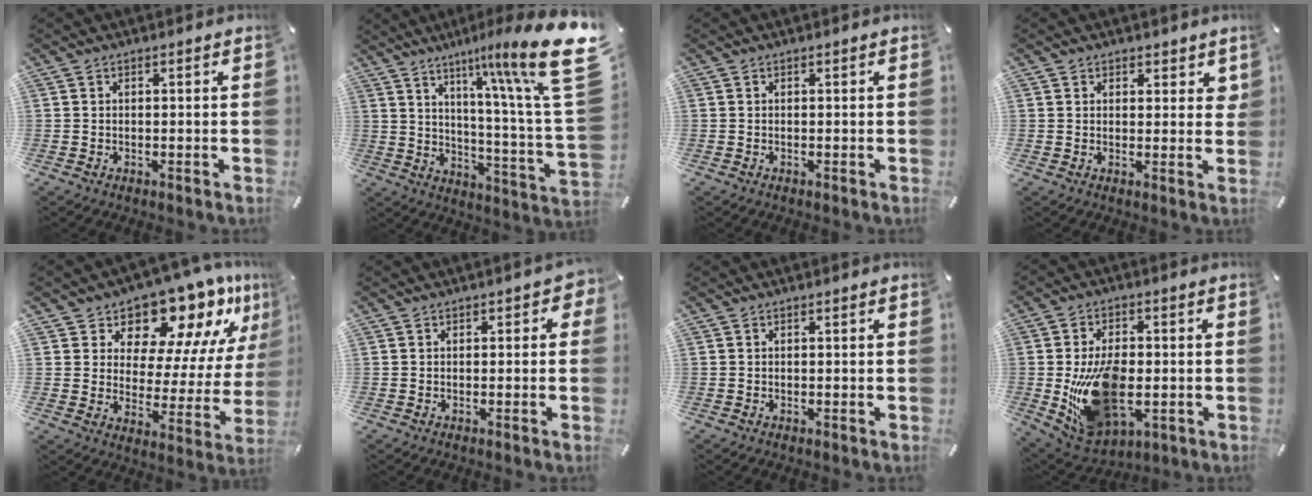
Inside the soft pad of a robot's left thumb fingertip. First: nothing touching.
{"total": 21.9, "force": [11.9, 3.0, 18.2], "torque": [-0.263, -0.091, 0.177]}
{"total": 0.0}
{"total": 3.0, "force": [1.7, 2.2, 0.9], "torque": [0.011, -0.005, 0.025]}
{"total": 13.1, "force": [11.1, 5.9, 3.8], "torque": [-0.063, -0.114, 0.185]}
{"total": 1.6, "force": [-0.1, 1.1, 1.1], "torque": [-0.014, 0.004, -0.005]}
{"total": 0.0}
{"total": 18.2, "force": [-2.2, 11.7, 13.8], "torque": [-0.261, -0.010, -0.031]}